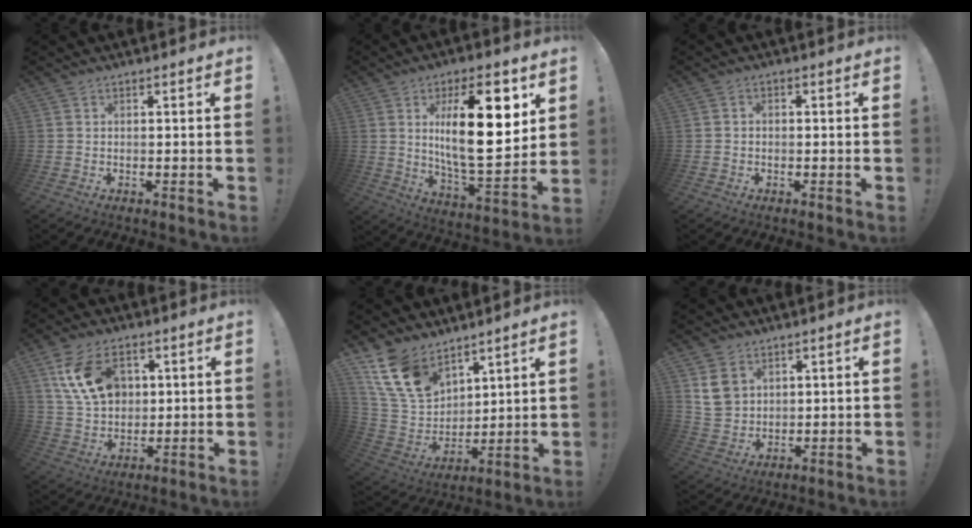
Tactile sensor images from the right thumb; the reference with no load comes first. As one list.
[{"total": 21.5, "force": [6.1, 7.5, 19.2], "torque": [-0.310, -0.028, 0.082]}, {"total": 1.2, "force": [-0.8, 0.7, 0.6], "torque": [-0.009, 0.005, -0.014]}, {"total": 14.7, "force": [5.7, 10.0, 9.1], "torque": [-0.174, -0.010, 0.111]}, {"total": 16.0, "force": [10.9, 9.6, 6.9], "torque": [-0.143, -0.062, 0.214]}, {"total": 8.2, "force": [4.4, 6.3, 2.9], "torque": [-0.049, -0.018, 0.091]}]